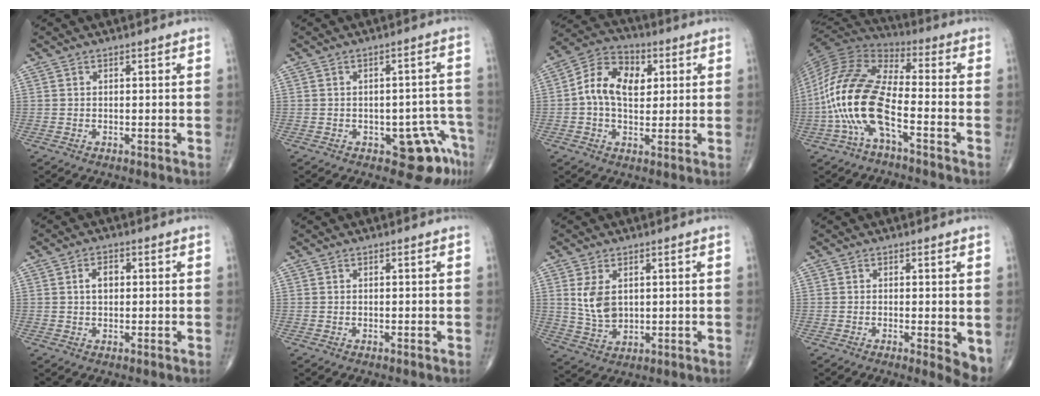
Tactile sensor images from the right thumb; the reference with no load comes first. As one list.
[{"total": 8.0, "force": [-4.3, 3.8, 5.5], "torque": [-0.032, 0.029, -0.048]}, {"total": 11.7, "force": [1.8, 7.9, 8.5], "torque": [-0.128, 0.016, 0.022]}, {"total": 17.4, "force": [-5.4, 6.6, 15.1], "torque": [-0.325, 0.043, -0.109]}, {"total": 3.3, "force": [0.6, 2.2, 2.4], "torque": [-0.037, 0.006, 0.009]}, {"total": 0.0}, {"total": 6.8, "force": [1.7, 4.4, 4.9], "torque": [-0.082, -0.011, 0.044]}, {"total": 4.6, "force": [-0.5, 1.3, 4.4], "torque": [-0.060, -0.013, -0.010]}]